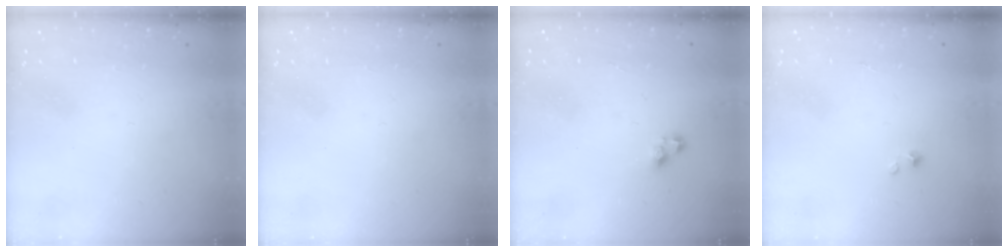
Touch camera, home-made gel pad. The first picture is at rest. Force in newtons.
{"total": 0.0}
{"total": 3.2, "press": 3.2, "slide": 0.3}
{"total": 0.0}